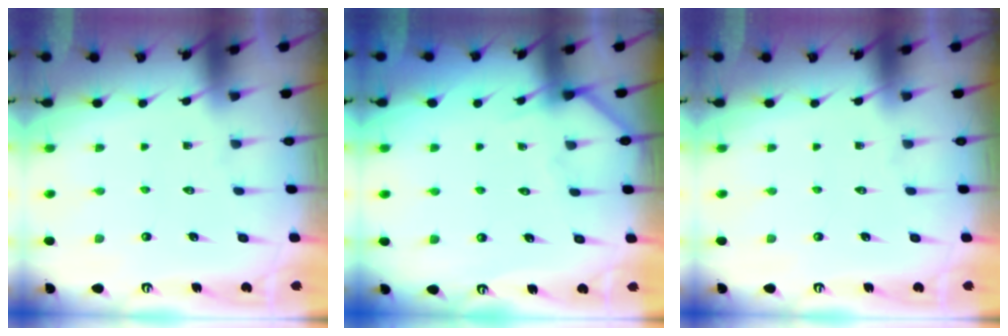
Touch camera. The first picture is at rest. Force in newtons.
{"total": 3.1, "press": 3.1, "slide": 0.2}
{"total": 0.0}